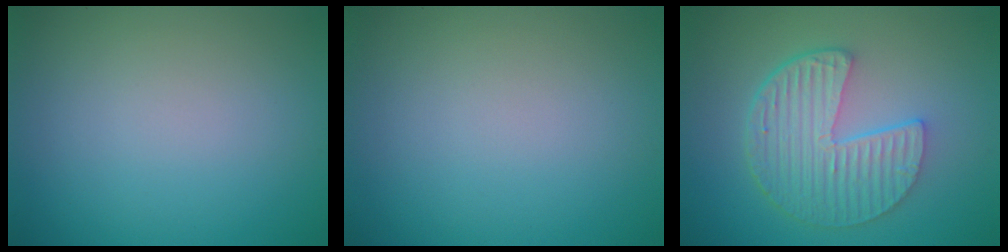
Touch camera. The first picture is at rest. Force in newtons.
{"total": 0.0}
{"total": 6.2, "press": 4.5, "slide": 4.2}